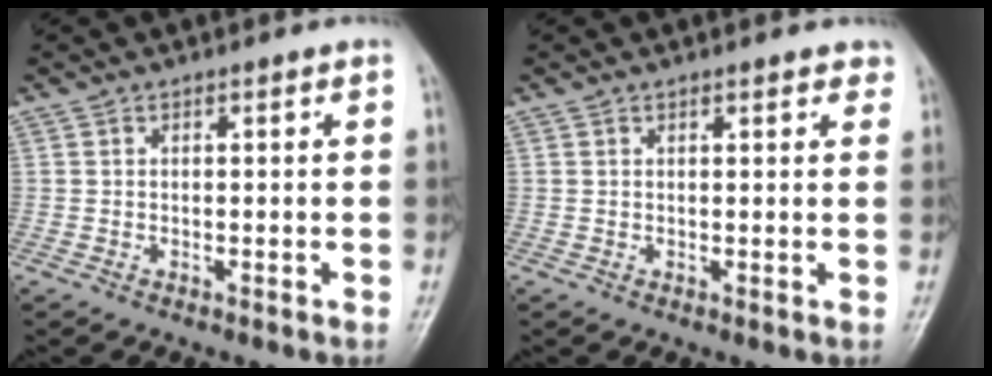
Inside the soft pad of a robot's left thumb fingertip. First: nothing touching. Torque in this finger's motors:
{"motor_torque": [-0.03, 0.06, 0.08, 0.07, 0.04]}